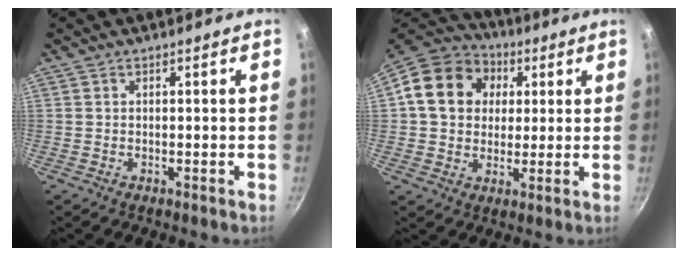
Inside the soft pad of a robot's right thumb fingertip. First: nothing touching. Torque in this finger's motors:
{"motor_torque": [-0.19, 0.84, 0.07, -0.05, 0.18]}